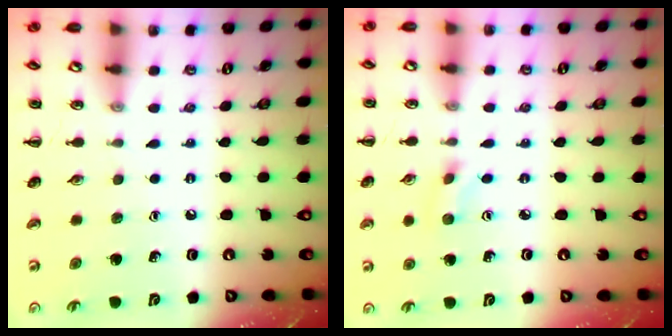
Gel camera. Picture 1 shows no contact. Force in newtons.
{"total": 1.7, "press": 1.6, "slide": 0.7}